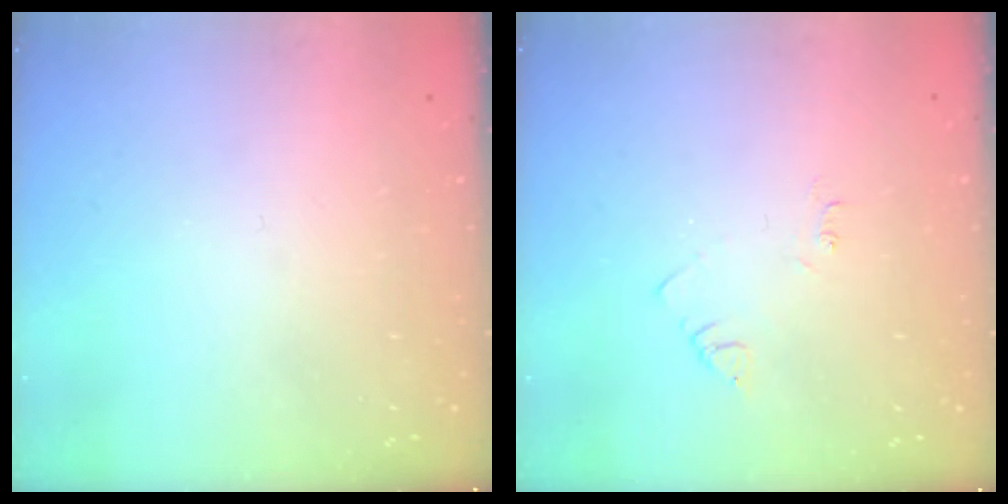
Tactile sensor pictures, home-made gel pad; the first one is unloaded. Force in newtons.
{"total": 2.9, "press": 2.9, "slide": 0.4}